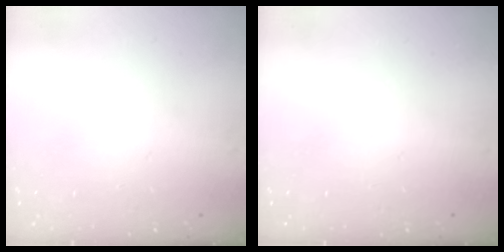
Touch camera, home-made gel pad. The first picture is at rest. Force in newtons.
{"total": 0.0}